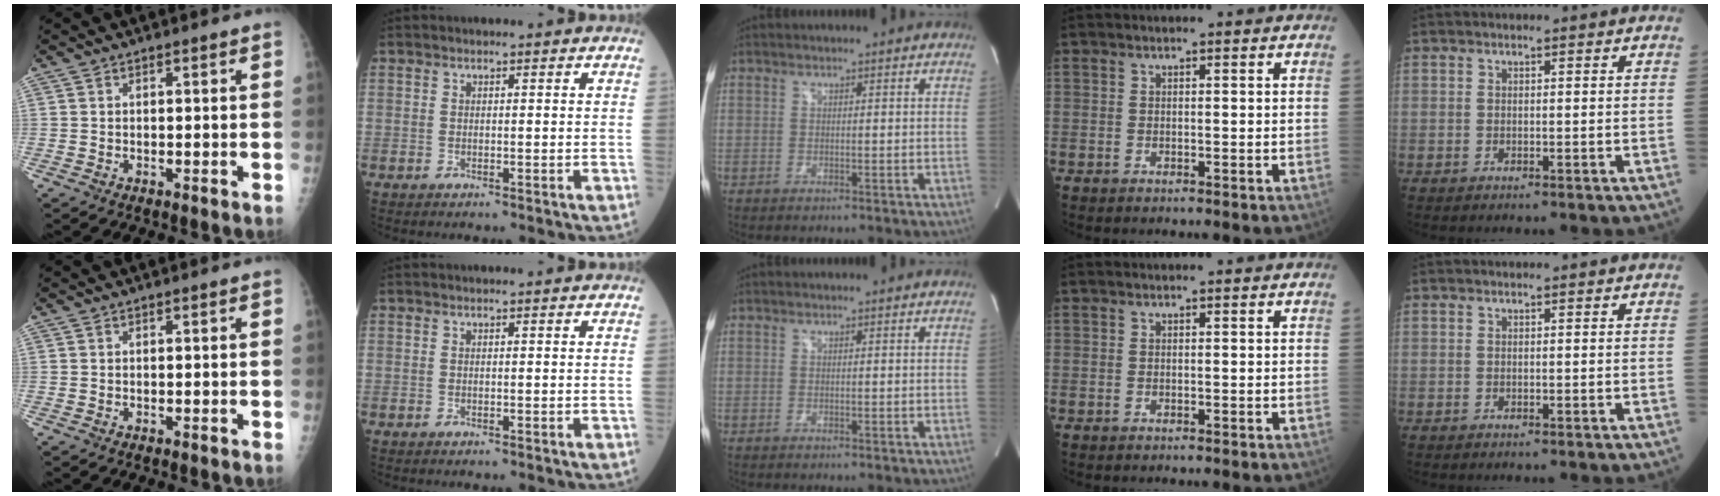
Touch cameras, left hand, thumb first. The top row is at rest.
{}